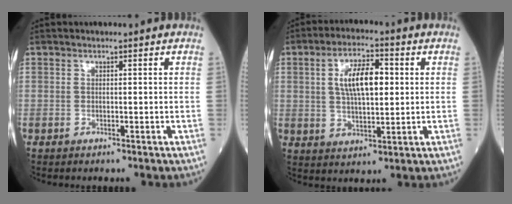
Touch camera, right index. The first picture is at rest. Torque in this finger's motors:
{"motor_torque": [0.81, 0.32, 0.57, 0.15]}